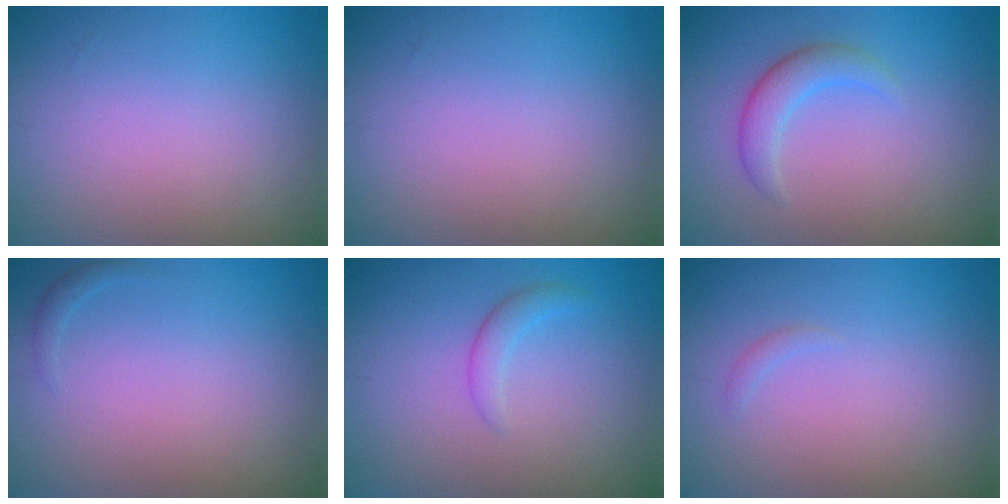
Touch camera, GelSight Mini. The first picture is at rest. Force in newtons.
{"total": 0.0}
{"total": 2.5, "press": 2.4, "slide": 0.2}
{"total": 0.6, "press": 0.6, "slide": 0.1}
{"total": 1.5, "press": 1.5, "slide": 0.1}
{"total": 0.5, "press": 0.5, "slide": 0.1}